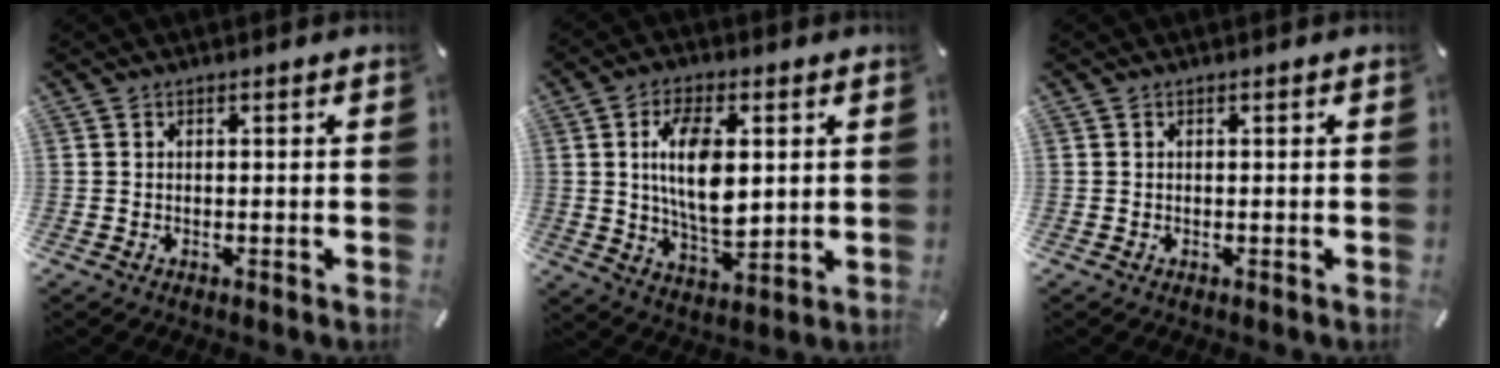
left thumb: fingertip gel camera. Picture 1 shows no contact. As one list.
[{"total": 12.3, "force": [2.5, 6.2, 10.3], "torque": [-0.216, -0.006, 0.038]}, {"total": 0.0}]